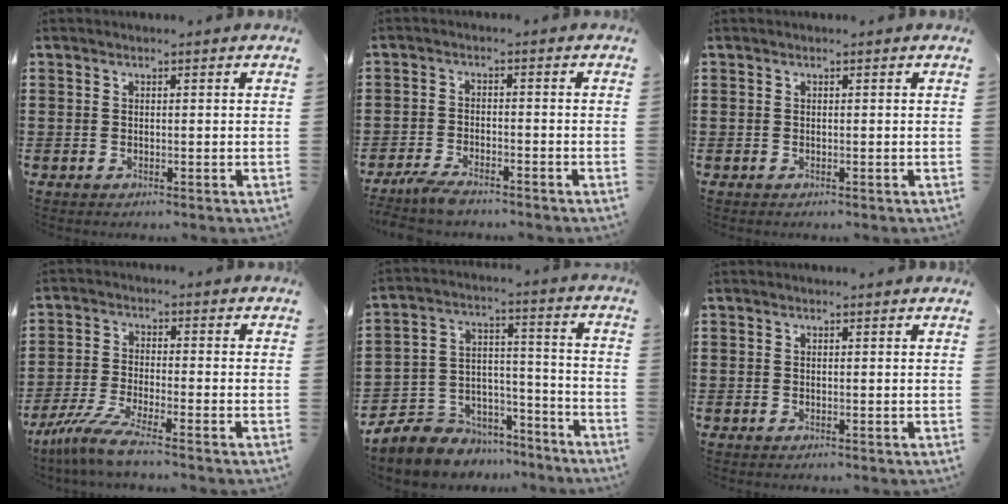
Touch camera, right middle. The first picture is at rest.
{"total": 3.2, "force": [-2.9, 0.5, 1.4], "torque": [-0.038, 0.000, -0.062]}
{"total": 0.0}
{"total": 6.2, "force": [-5.1, -0.1, 3.5], "torque": [-0.090, -0.023, -0.103]}
{"total": 6.7, "force": [-6.0, 3.2, -0.2], "torque": [-0.017, 0.005, -0.118]}
{"total": 0.0}